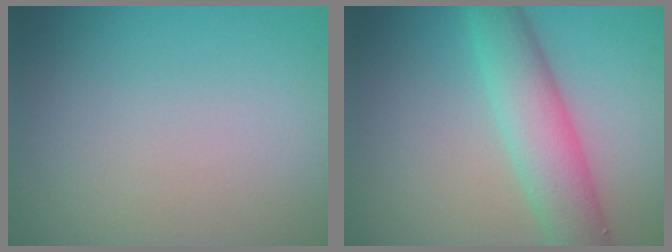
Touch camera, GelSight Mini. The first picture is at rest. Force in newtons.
{"total": 5.8, "press": 5.7, "slide": 0.3}